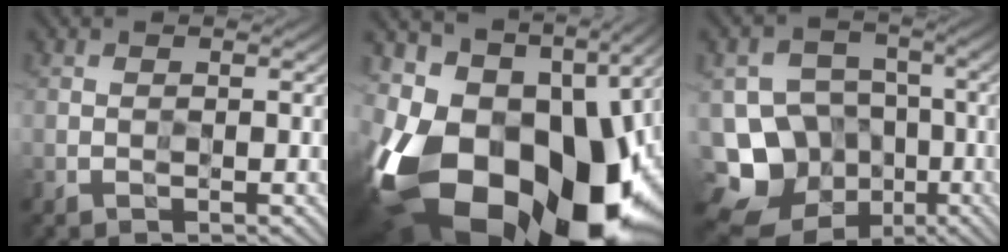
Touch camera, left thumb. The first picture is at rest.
{"total": 20.8, "force": [-6.9, 13.6, 14.1], "torque": [-0.296, -0.050, -0.093]}
{"total": 14.9, "force": [-6.9, 12.5, 4.2], "torque": [-0.127, -0.041, -0.107]}